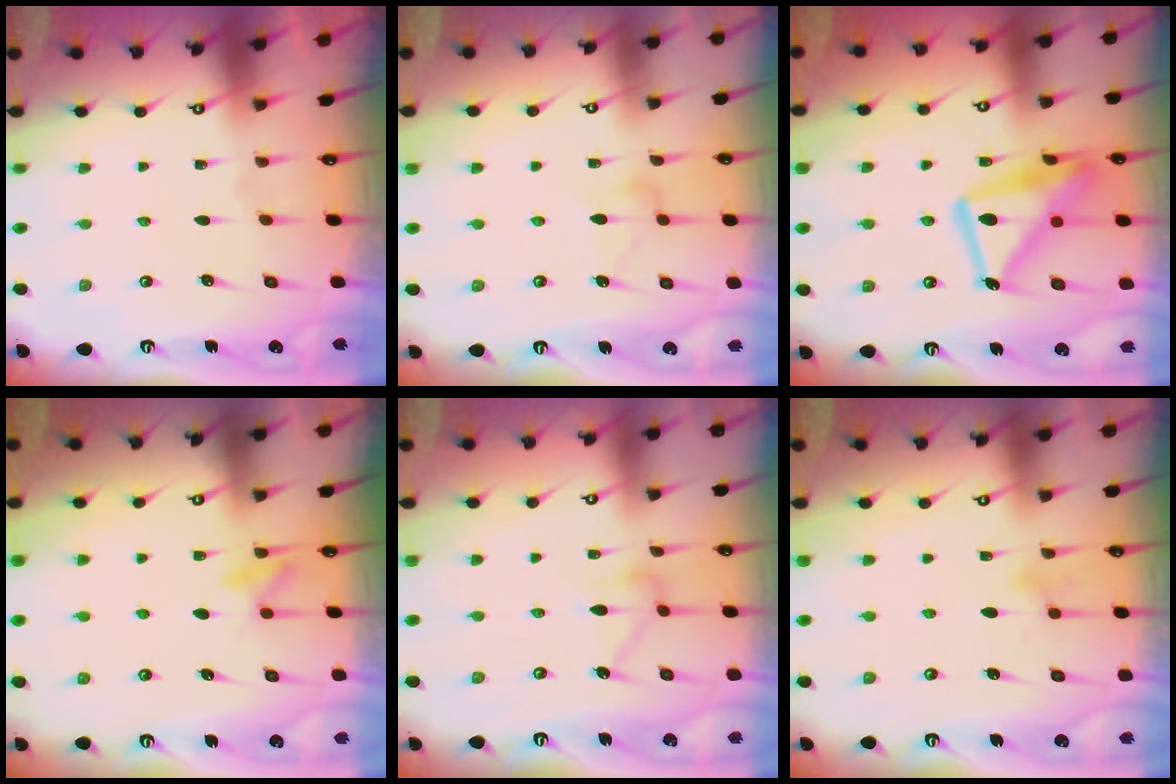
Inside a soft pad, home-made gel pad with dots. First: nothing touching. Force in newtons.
{"total": 6.6, "press": 6.5, "slide": 0.4}
{"total": 17.9, "press": 17.9, "slide": 1.2}
{"total": 8.7, "press": 8.6, "slide": 0.8}
{"total": 9.8, "press": 9.8, "slide": 0.2}
{"total": 10.6, "press": 10.6, "slide": 0.5}